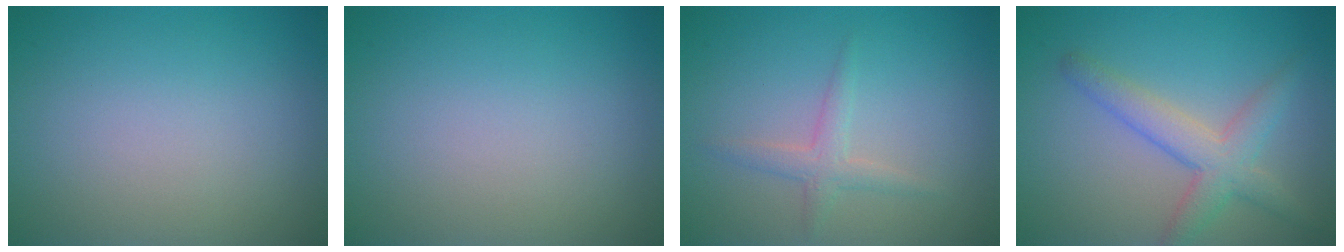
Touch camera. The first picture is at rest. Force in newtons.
{"total": 0.0}
{"total": 1.8, "press": 1.8, "slide": 0.1}
{"total": 3.9, "press": 3.9, "slide": 0.2}